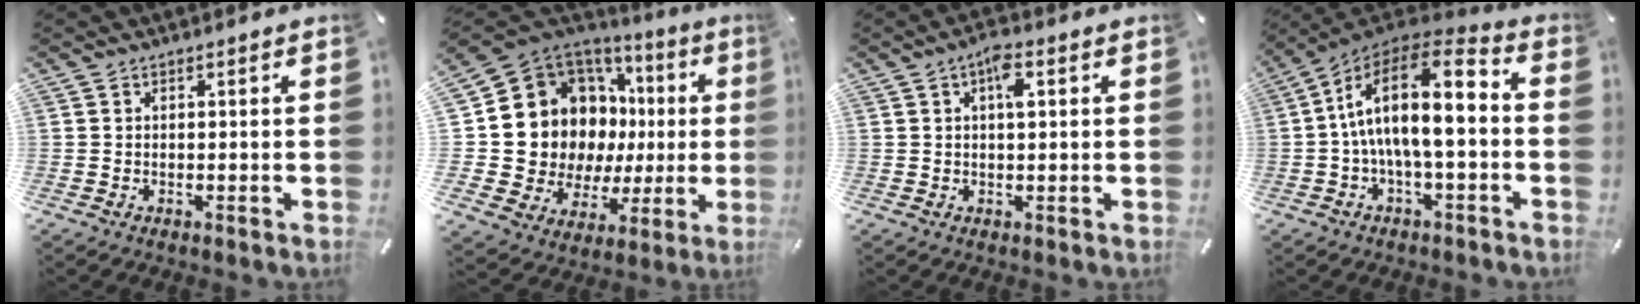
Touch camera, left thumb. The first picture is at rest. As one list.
[{"total": 15.3, "force": [3.9, 12.9, 7.1], "torque": [-0.126, -0.063, 0.095]}, {"total": 4.2, "force": [1.3, 1.6, 3.6], "torque": [-0.062, 0.004, 0.016]}, {"total": 15.8, "force": [-0.4, 6.8, 14.2], "torque": [-0.255, 0.003, -0.009]}]